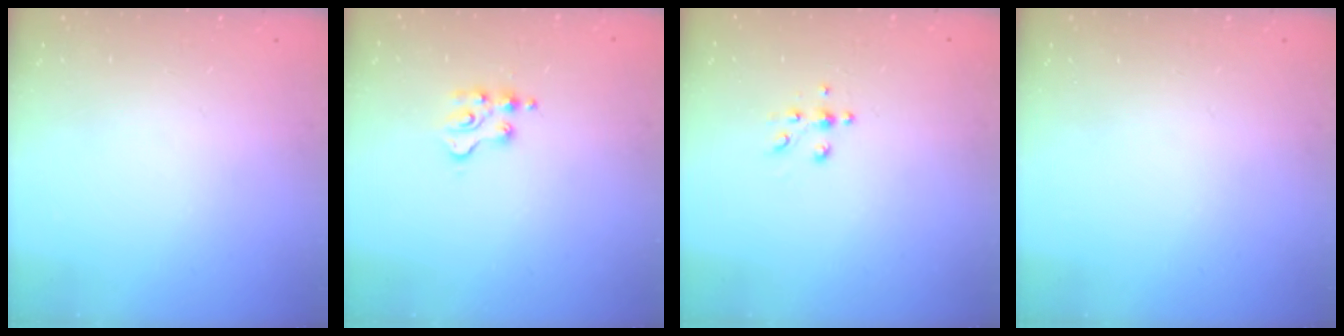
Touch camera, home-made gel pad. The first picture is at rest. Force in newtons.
{"total": 3.5, "press": 3.5, "slide": 0.5}
{"total": 5.8, "press": 5.5, "slide": 2.0}
{"total": 0.0}